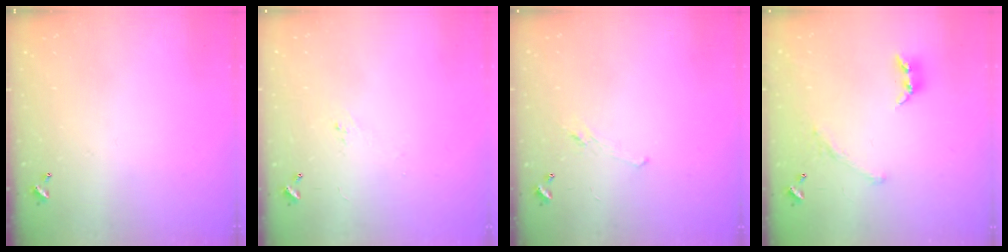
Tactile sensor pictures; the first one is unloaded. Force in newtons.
{"total": 0.6, "press": 0.3, "slide": 0.5}
{"total": 1.2, "press": 0.8, "slide": 0.9}
{"total": 1.6, "press": 1.1, "slide": 1.1}